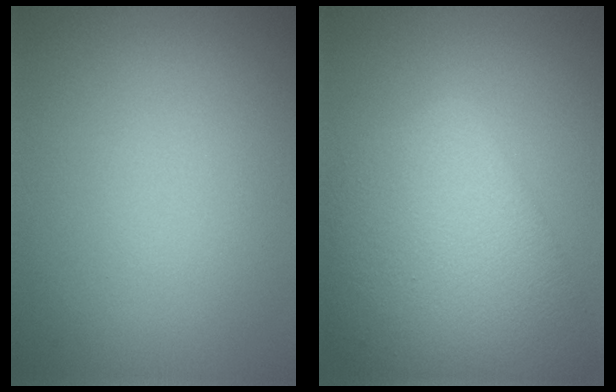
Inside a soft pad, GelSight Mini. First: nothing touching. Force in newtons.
{"total": 9.1, "press": 9.1, "slide": 0.1}